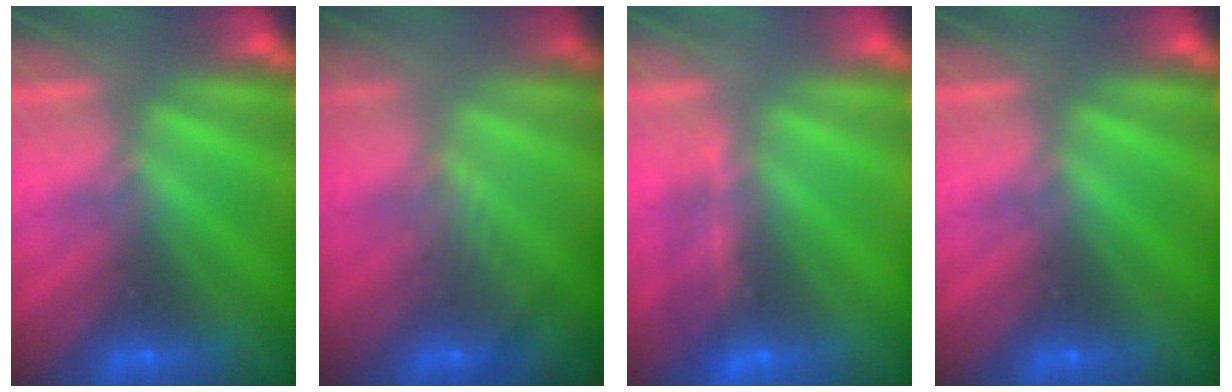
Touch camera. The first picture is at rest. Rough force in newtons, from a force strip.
{"total": 2.8}
{"total": 1.3}
{"total": 0.0}